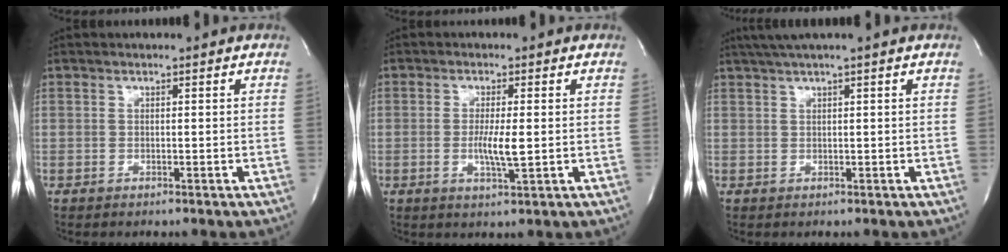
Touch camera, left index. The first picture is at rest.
{"total": 4.2, "force": [-0.4, 0.4, 4.1], "torque": [-0.084, -0.007, -0.006]}
{"total": 3.3, "force": [2.4, -0.9, 2.0], "torque": [-0.042, 0.018, 0.050]}